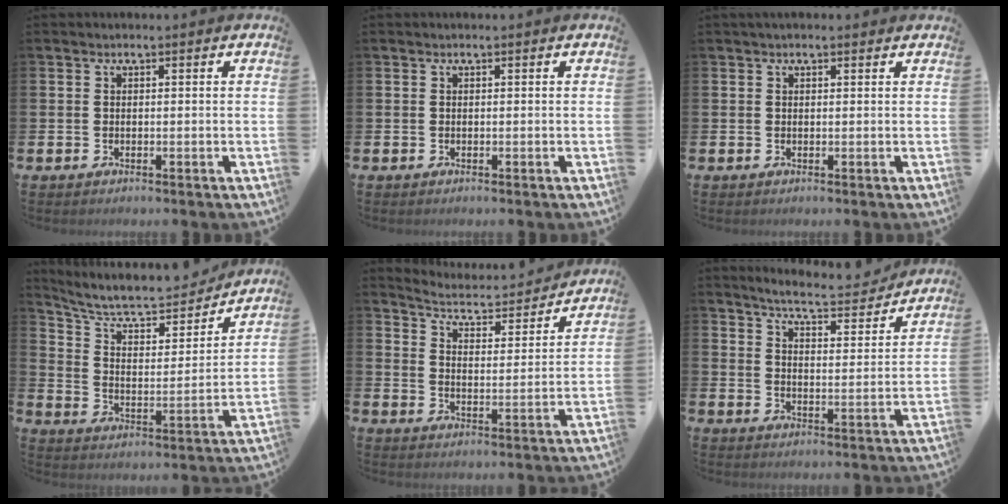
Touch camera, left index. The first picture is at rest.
{"total": 0.0}
{"total": 0.9, "force": [0.7, 0.3, 0.4], "torque": [-0.003, 0.003, 0.012]}
{"total": 8.9, "force": [7.9, 2.6, 3.1], "torque": [-0.090, -0.055, 0.131]}
{"total": 4.8, "force": [4.6, 1.0, 0.8], "torque": [-0.030, -0.046, 0.071]}
{"total": 6.0, "force": [5.8, 0.2, 1.4], "torque": [-0.031, -0.045, 0.094]}